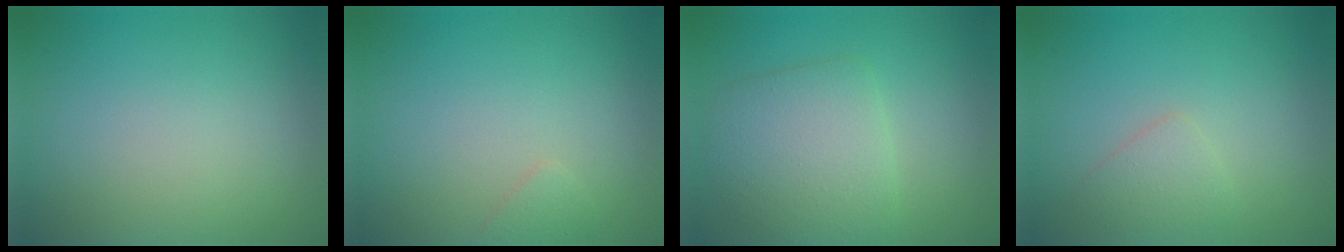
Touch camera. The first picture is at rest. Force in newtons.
{"total": 0.9, "press": 0.9, "slide": 0.1}
{"total": 5.0, "press": 5.0, "slide": 0.2}
{"total": 1.6, "press": 1.6, "slide": 0.1}